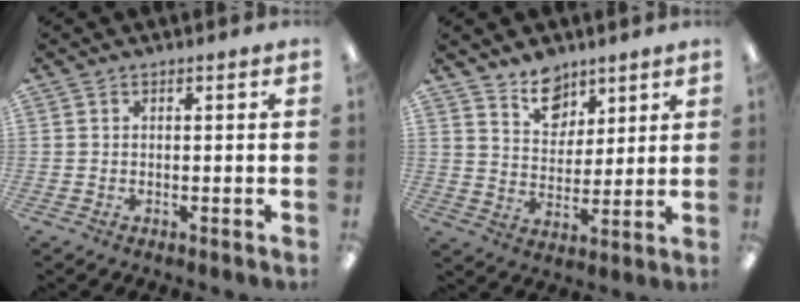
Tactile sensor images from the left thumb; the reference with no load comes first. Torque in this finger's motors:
{"motor_torque": [-0.12, -0.14, 0.07, -0.05, -0.01]}